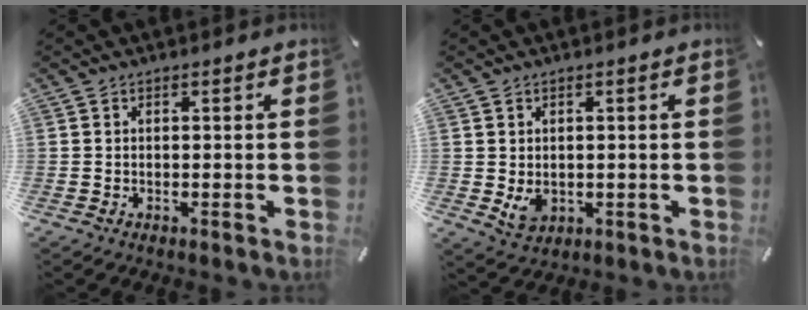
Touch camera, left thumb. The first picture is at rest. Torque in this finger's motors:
{"motor_torque": [0.52, 0.73, 0.23, -0.18, 0.07]}